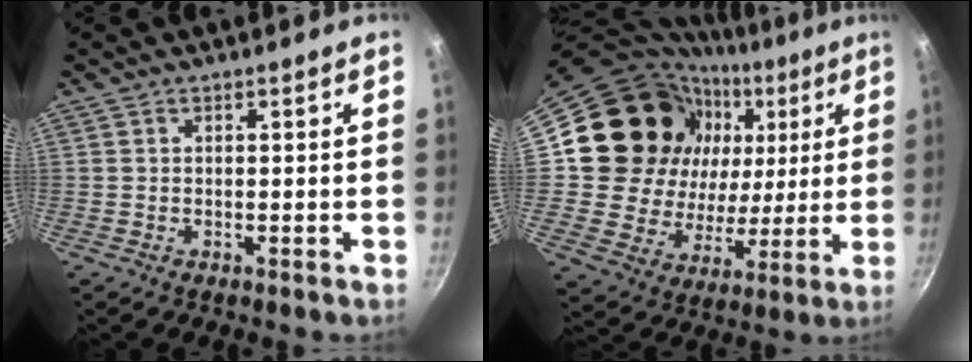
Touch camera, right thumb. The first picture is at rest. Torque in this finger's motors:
{"motor_torque": [0.60, 4.35, 0.86, -0.34, 0.14]}